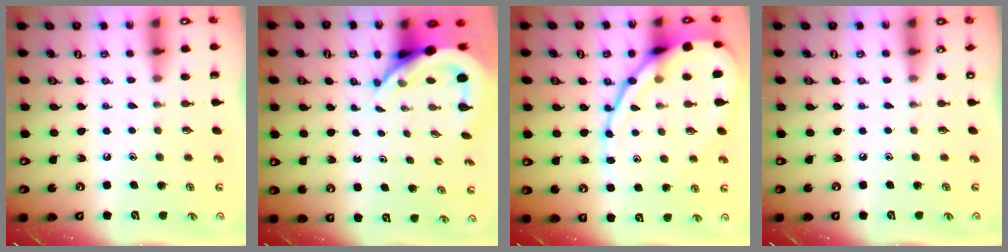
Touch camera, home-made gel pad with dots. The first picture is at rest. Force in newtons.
{"total": 8.9, "press": 8.8, "slide": 1.3}
{"total": 16.7, "press": 16.6, "slide": 1.8}
{"total": 0.0}